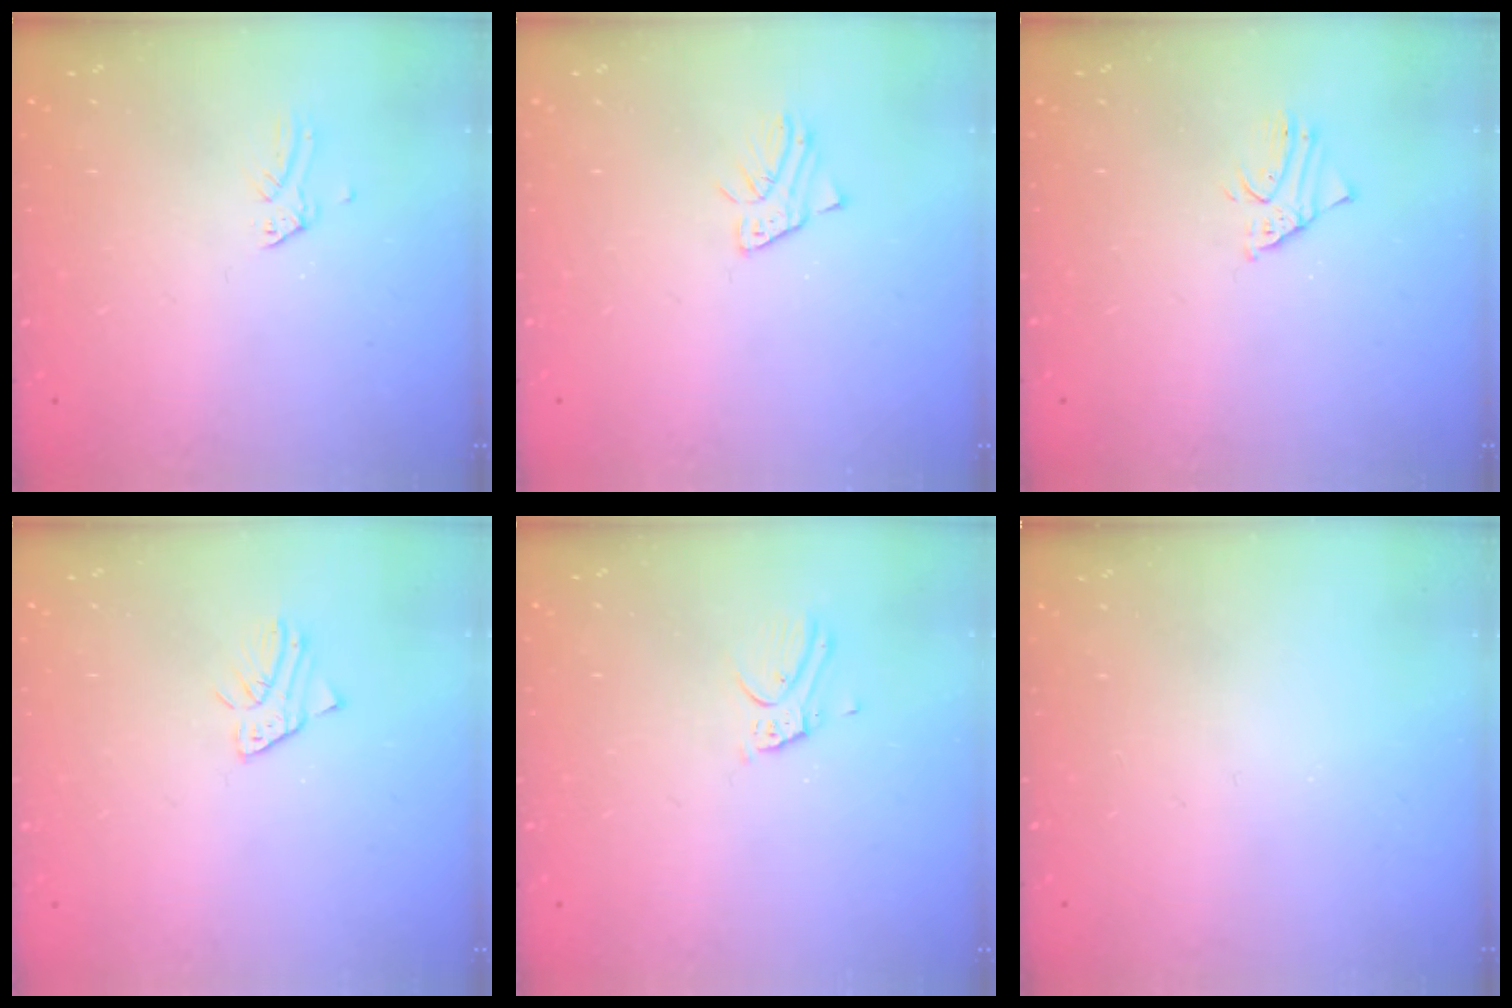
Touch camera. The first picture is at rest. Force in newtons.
{"total": 1.8, "press": 1.7, "slide": 0.1}
{"total": 1.5, "press": 1.5, "slide": 0.1}
{"total": 1.2, "press": 1.2, "slide": 0.1}
{"total": 5.3, "press": 5.3, "slide": 0.3}
{"total": 0.0}